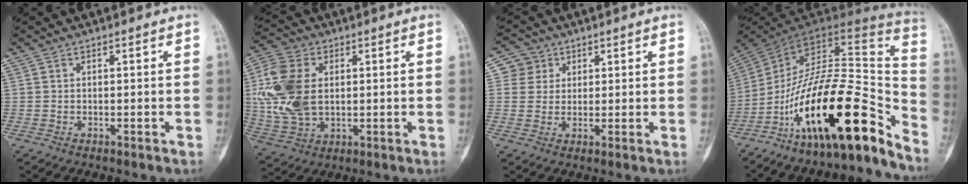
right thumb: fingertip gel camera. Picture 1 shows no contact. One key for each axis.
{"total": 14.9, "fx": 1.8, "fy": 9.9, "fz": 11.0, "tx": -0.232, "ty": 0.001, "tz": 0.038}
{"total": 4.6, "fx": 1.7, "fy": 4.3, "fz": 0.1, "tx": 0.028, "ty": -0.003, "tz": 0.024}
{"total": 24.8, "fx": -16.1, "fy": 7.1, "fz": 17.5, "tx": -0.242, "ty": 0.113, "tz": -0.268}